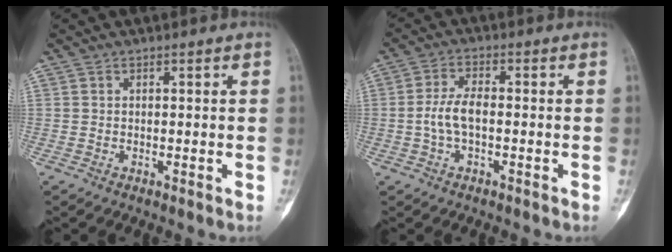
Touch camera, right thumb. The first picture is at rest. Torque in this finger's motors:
{"motor_torque": [0.07, 0.07, 0.58, 0.01, 0.07]}